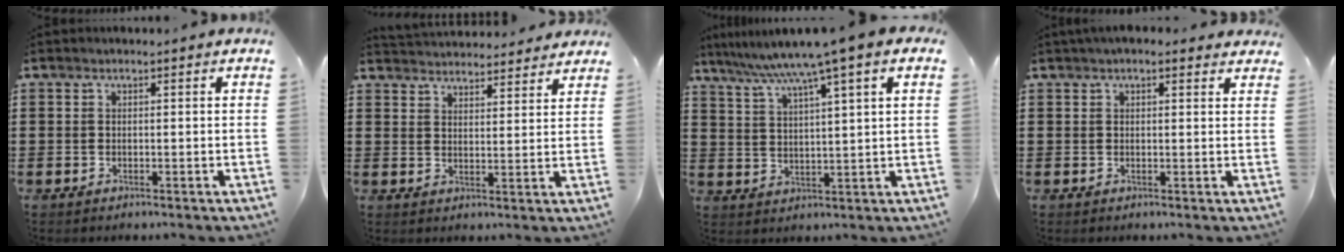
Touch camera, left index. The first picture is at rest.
{"total": 3.9, "force": [3.9, 0.4, 0.1], "torque": [-0.014, -0.015, 0.071]}
{"total": 7.0, "force": [5.1, -0.4, 4.8], "torque": [-0.110, -0.025, 0.081]}
{"total": 2.2, "force": [1.6, 1.1, 1.0], "torque": [-0.024, 0.008, 0.029]}